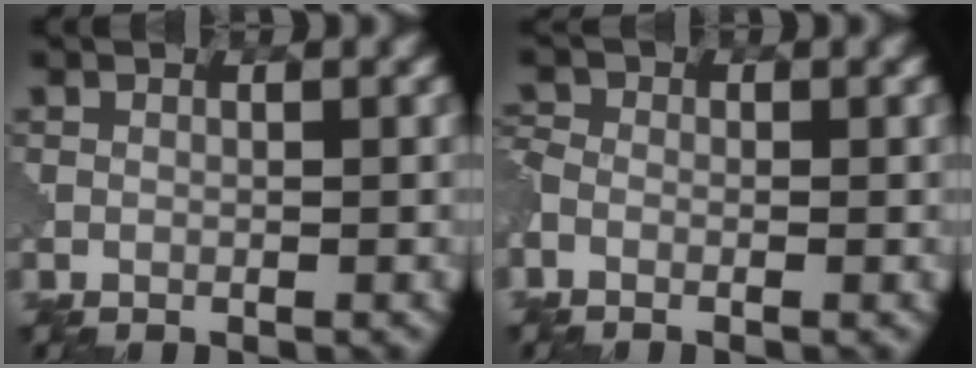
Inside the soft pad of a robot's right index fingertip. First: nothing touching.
{"total": 1.6, "force": [-0.8, 1.1, 0.8], "torque": [-0.019, 0.003, -0.033]}